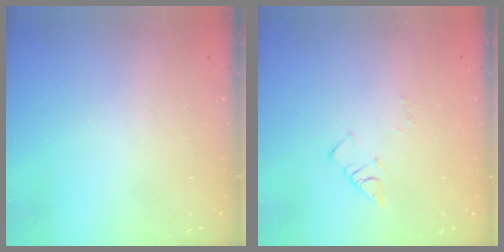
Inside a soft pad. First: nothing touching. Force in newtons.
{"total": 4.1, "press": 4.0, "slide": 0.7}